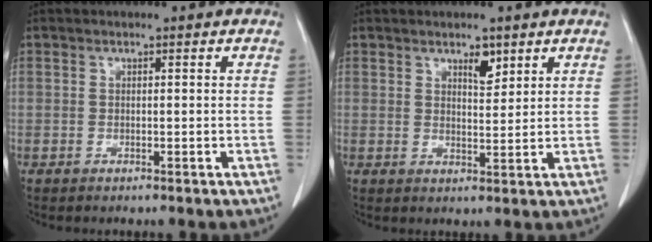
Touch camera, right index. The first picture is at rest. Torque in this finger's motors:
{"motor_torque": [0.05, 0.26, -0.01, 0.02]}